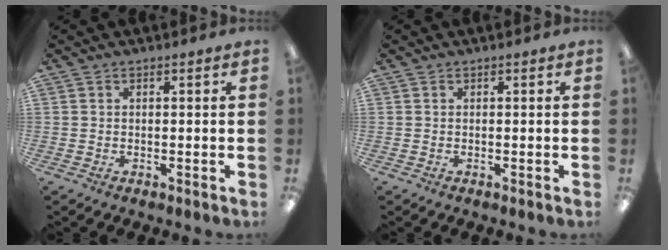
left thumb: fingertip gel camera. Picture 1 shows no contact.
{"total": 0.0}